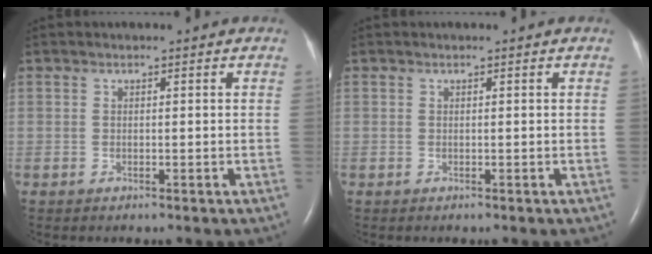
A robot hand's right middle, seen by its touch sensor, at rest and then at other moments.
{"total": 0.0}